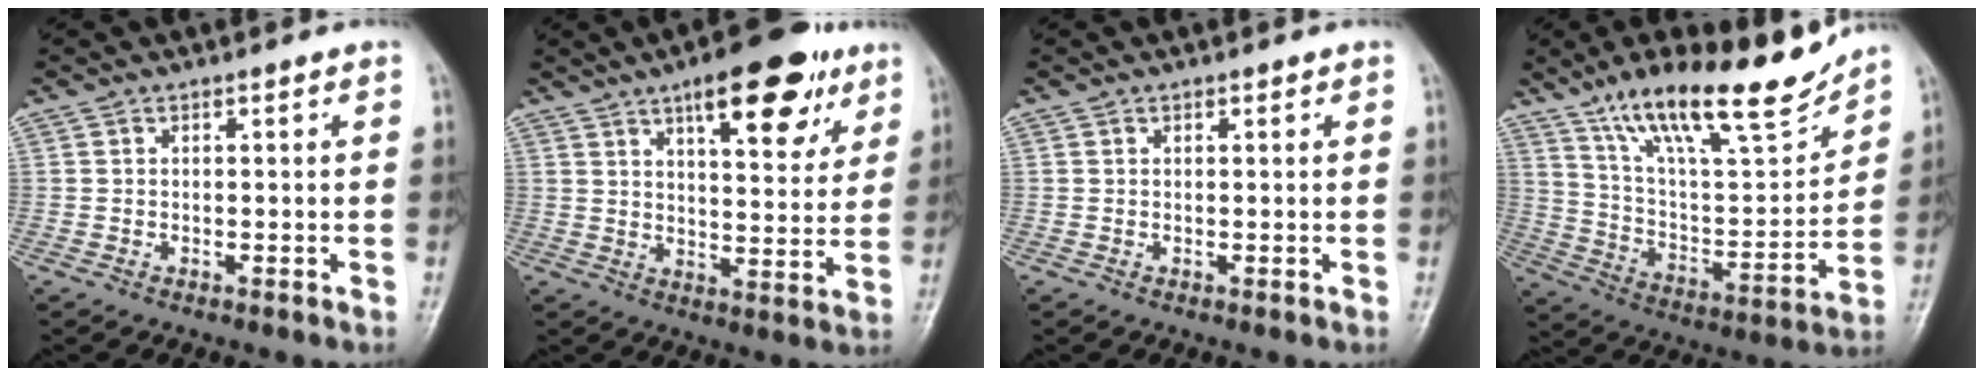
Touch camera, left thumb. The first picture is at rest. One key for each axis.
{"total": 16.2, "fx": 9.1, "fy": 6.1, "fz": 11.9, "tx": -0.128, "ty": -0.031, "tz": 0.130}
{"total": 0.6, "fx": 0.4, "fy": 0.3, "fz": 0.4, "tx": -0.004, "ty": -0.001, "tz": 0.004}
{"total": 22.4, "fx": 16.0, "fy": 6.4, "fz": 14.2, "tx": -0.197, "ty": -0.068, "tz": 0.276}